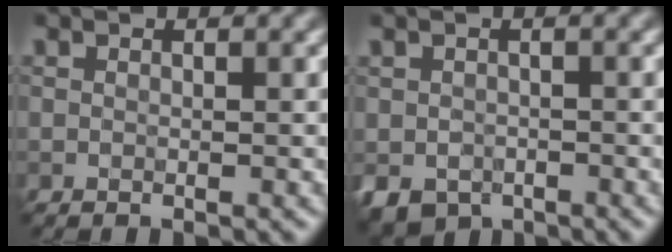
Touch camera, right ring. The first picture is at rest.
{"total": 3.4, "force": [-1.6, 2.4, 1.7], "torque": [-0.034, -0.013, -0.030]}